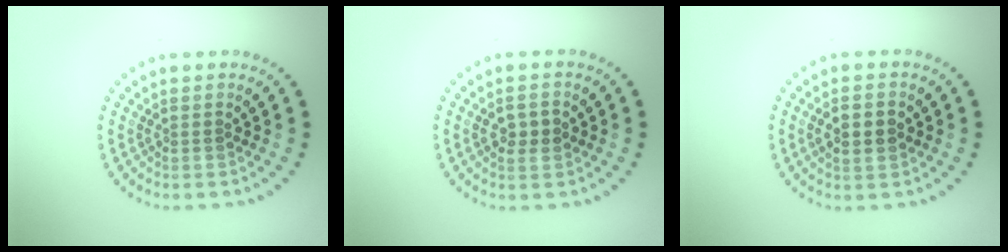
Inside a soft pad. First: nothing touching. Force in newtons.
{"total": 2.2, "press": 2.2, "slide": 0.2}
{"total": 2.5, "press": 2.5, "slide": 0.2}